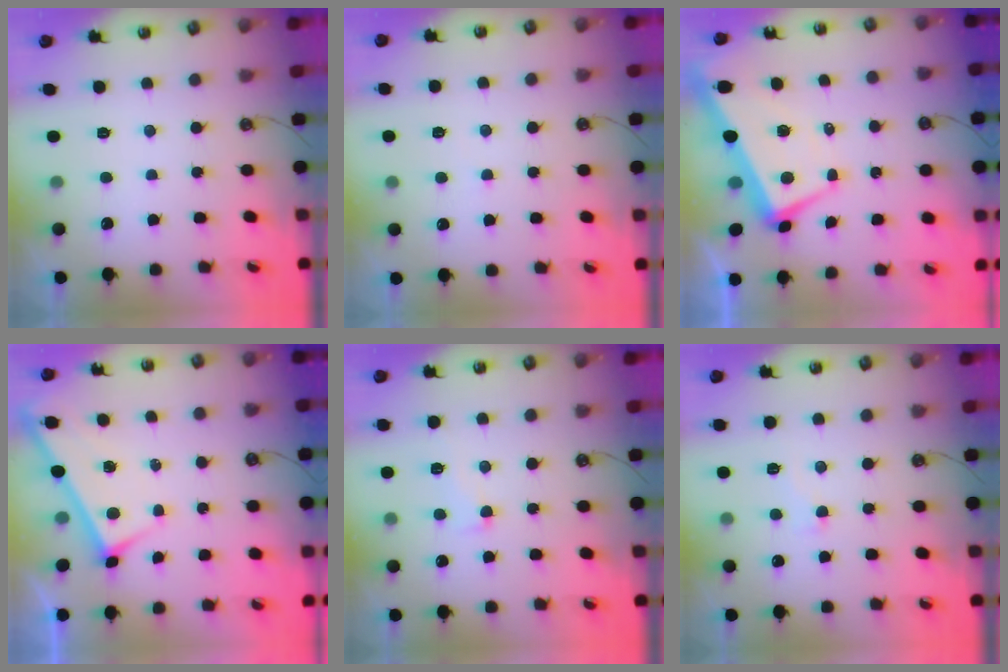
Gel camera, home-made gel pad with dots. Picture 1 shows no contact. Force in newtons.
{"total": 5.2, "press": 5.2, "slide": 0.2}
{"total": 2.0, "press": 1.6, "slide": 1.2}
{"total": 3.1, "press": 3.1, "slide": 0.2}
{"total": 2.2, "press": 1.7, "slide": 1.4}
{"total": 2.6, "press": 2.5, "slide": 0.9}